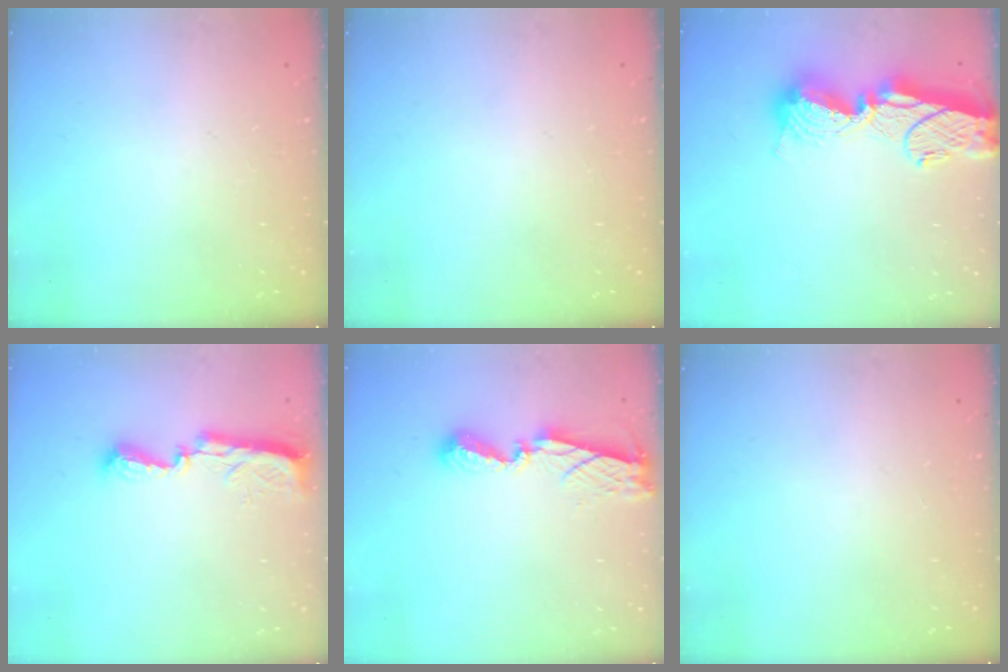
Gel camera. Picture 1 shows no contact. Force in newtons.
{"total": 0.0}
{"total": 15.5, "press": 15.4, "slide": 1.4}
{"total": 8.2, "press": 8.1, "slide": 0.8}
{"total": 7.5, "press": 7.5, "slide": 0.5}
{"total": 0.0}